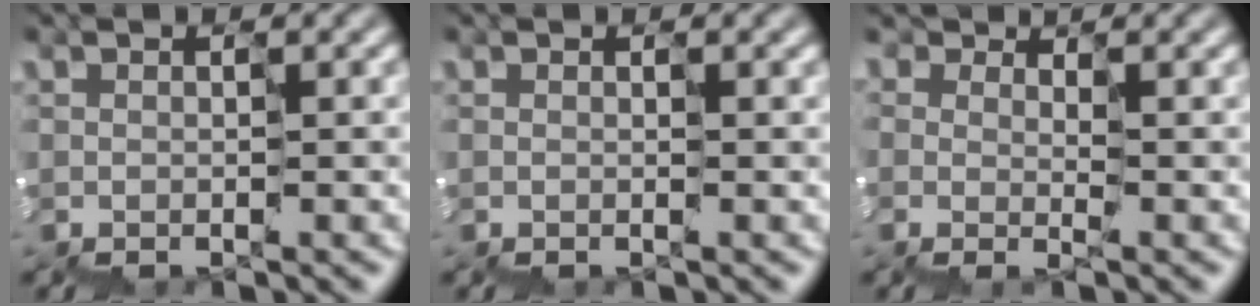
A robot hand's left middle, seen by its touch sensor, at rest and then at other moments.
{"total": 0.0}
{"total": 0.9, "force": [0.9, 0.2, -0.2], "torque": [0.010, 0.001, 0.016]}